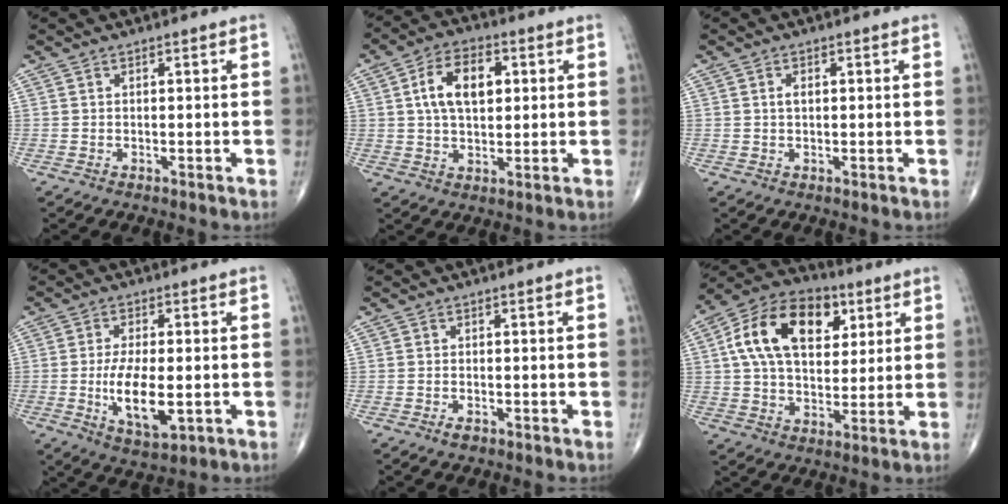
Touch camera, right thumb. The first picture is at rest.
{"total": 10.7, "force": [2.4, 6.4, 8.3], "torque": [-0.132, 0.008, 0.038]}
{"total": 1.7, "force": [0.3, 1.0, 1.3], "torque": [-0.025, 0.004, 0.006]}
{"total": 10.4, "force": [-1.9, 4.4, 9.2], "torque": [-0.162, -0.010, -0.028]}
{"total": 1.5, "force": [-1.0, 0.7, 0.9], "torque": [-0.018, 0.002, -0.017]}
{"total": 18.8, "force": [5.8, 11.8, 13.5], "torque": [-0.209, 0.003, 0.091]}